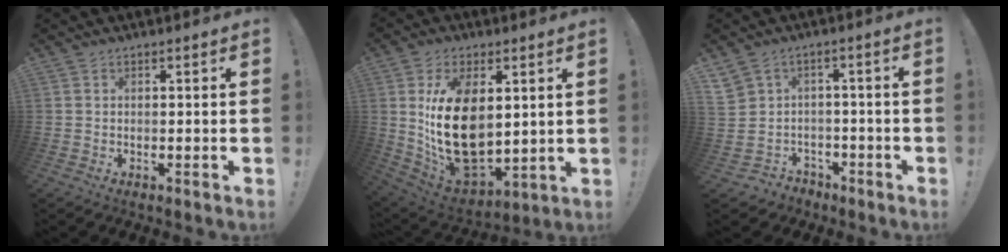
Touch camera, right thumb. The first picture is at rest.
{"total": 21.6, "force": [3.4, 13.4, 16.6], "torque": [-0.313, -0.036, 0.070]}
{"total": 5.9, "force": [-0.5, 5.8, 0.6], "torque": [-0.032, 0.004, 0.001]}